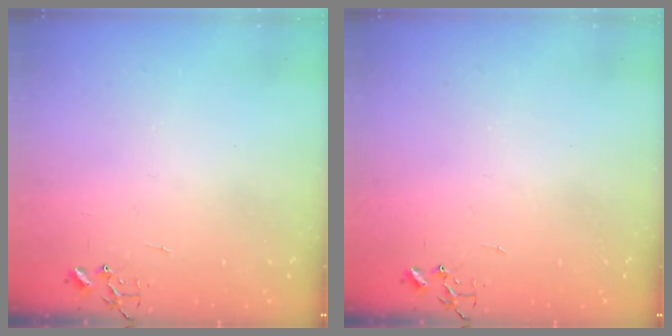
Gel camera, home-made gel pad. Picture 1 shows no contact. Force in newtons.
{"total": 0.0}